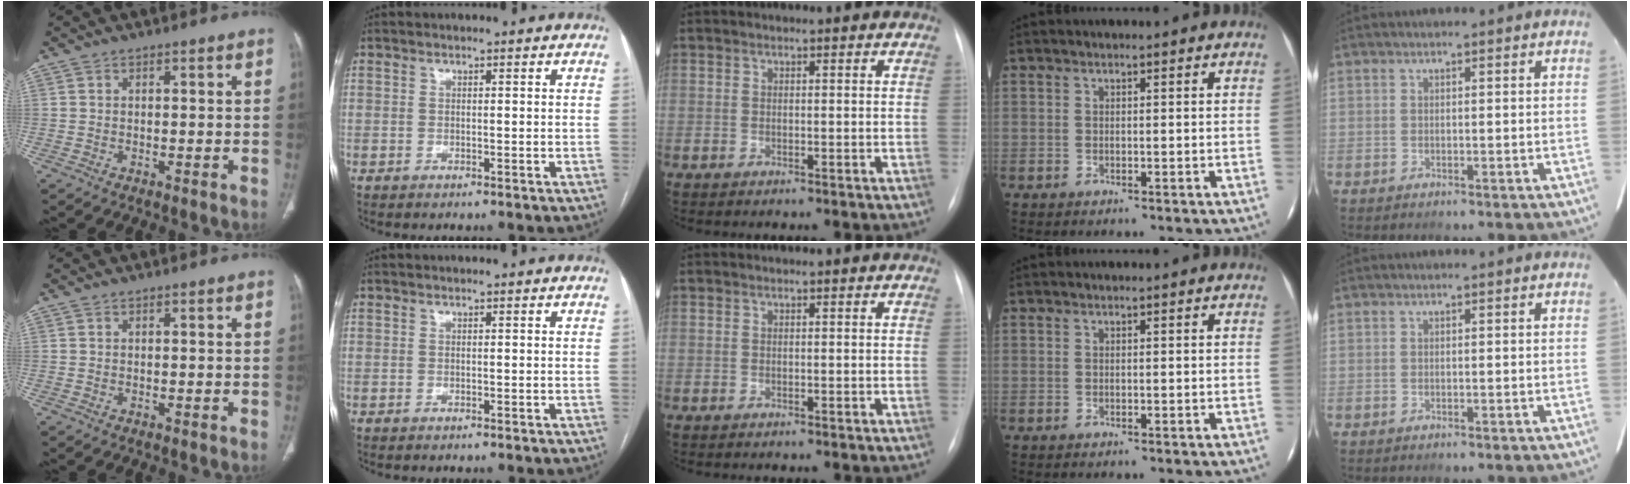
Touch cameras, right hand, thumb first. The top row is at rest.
{}